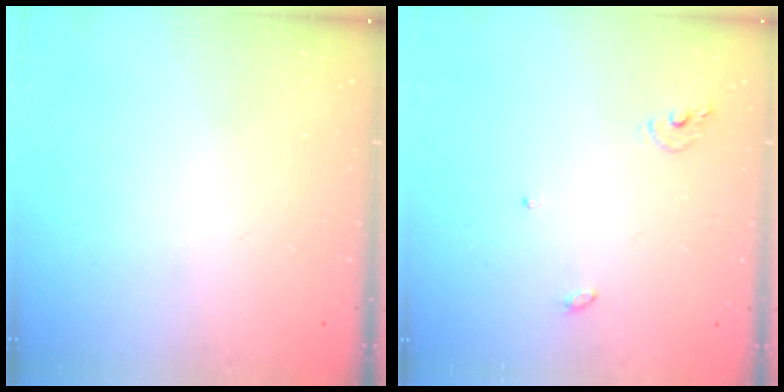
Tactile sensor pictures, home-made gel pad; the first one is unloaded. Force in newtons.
{"total": 5.2, "press": 5.2, "slide": 0.4}